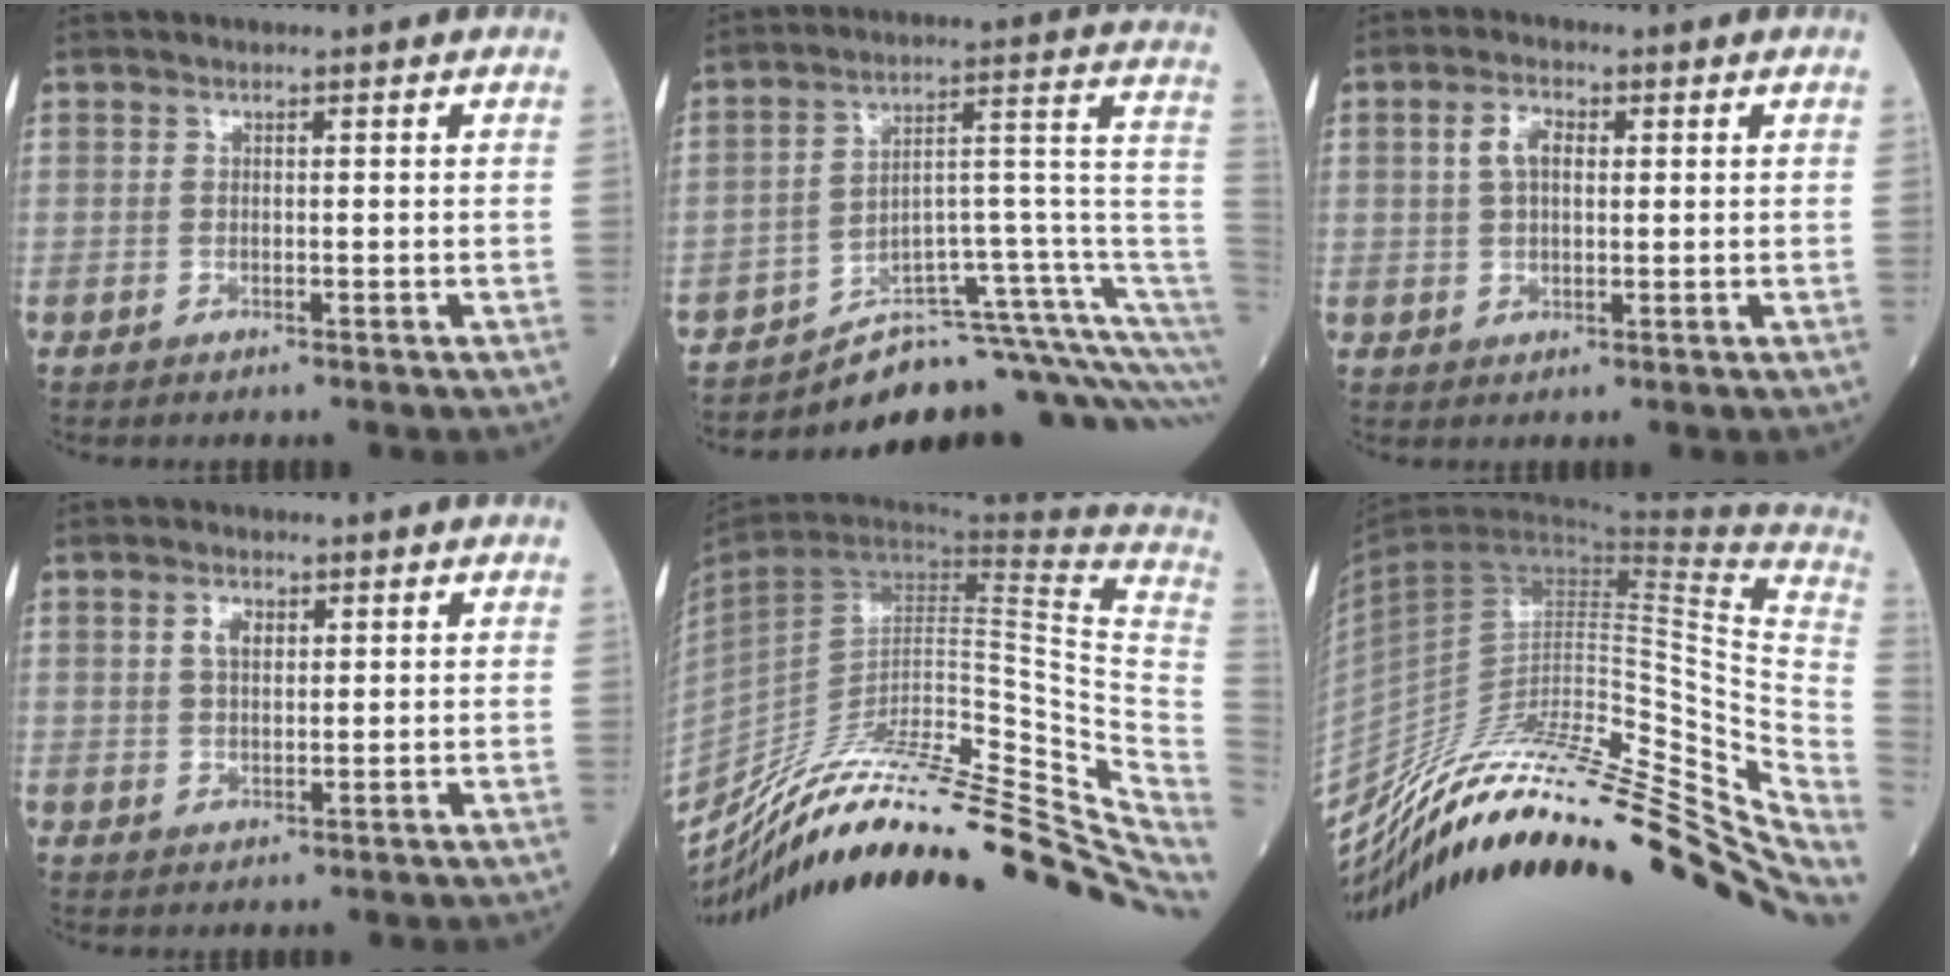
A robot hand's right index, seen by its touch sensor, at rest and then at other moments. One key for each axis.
{"total": 15.3, "fx": -13.1, "fy": 0.4, "fz": 7.9, "tx": -0.050, "ty": 0.092, "tz": -0.186}
{"total": 4.0, "fx": 1.1, "fy": 2.1, "fz": 3.2, "tx": -0.066, "ty": 0.012, "tz": 0.022}
{"total": 2.7, "fx": 1.1, "fy": 1.5, "fz": 2.0, "tx": -0.038, "ty": 0.005, "tz": 0.020}
{"total": 33.0, "fx": -25.3, "fy": 6.0, "fz": 20.3, "tx": -0.212, "ty": -0.008, "tz": -0.366}
{"total": 34.6, "fx": -24.5, "fy": 7.9, "fz": 23.2, "tx": -0.280, "ty": -0.006, "tz": -0.368}